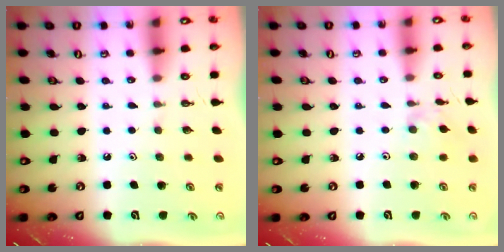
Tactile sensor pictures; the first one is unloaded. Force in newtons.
{"total": 1.9, "press": 1.8, "slide": 0.5}